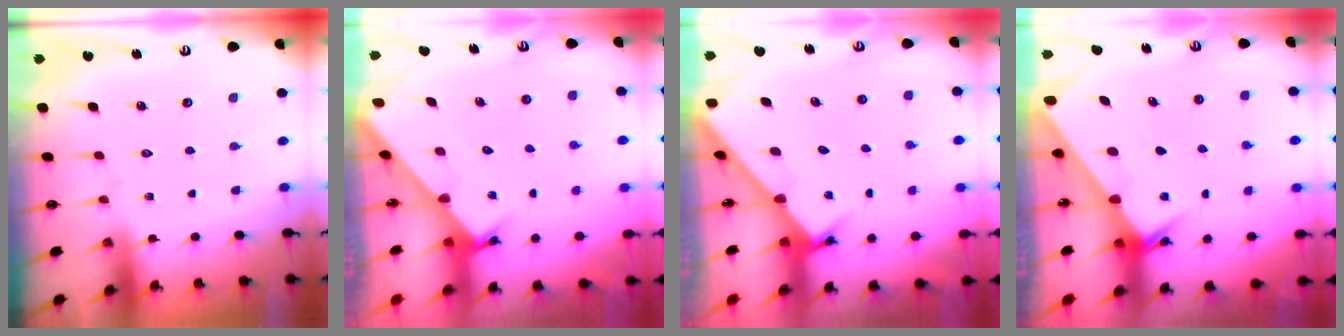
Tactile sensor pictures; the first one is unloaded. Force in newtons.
{"total": 2.3, "press": 2.3, "slide": 0.0}
{"total": 1.9, "press": 1.9, "slide": 0.1}
{"total": 2.8, "press": 2.8, "slide": 0.2}